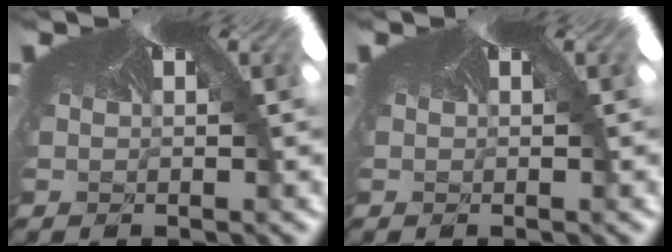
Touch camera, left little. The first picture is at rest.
{"total": 0.0}